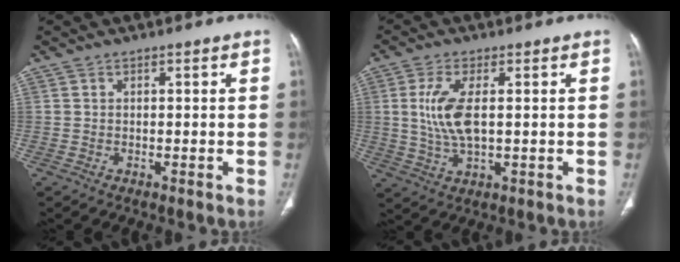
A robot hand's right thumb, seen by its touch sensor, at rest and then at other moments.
{"total": 8.1, "force": [1.0, 3.3, 7.3], "torque": [-0.169, -0.009, 0.025]}